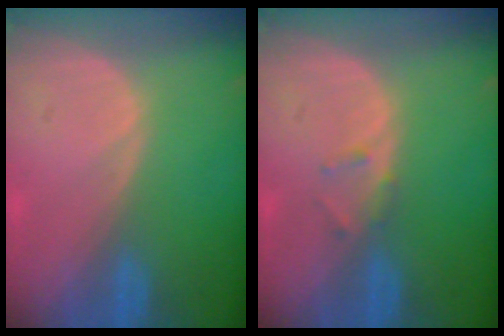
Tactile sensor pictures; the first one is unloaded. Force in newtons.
{"total": 1.3, "press": 1.3, "slide": 0.4}